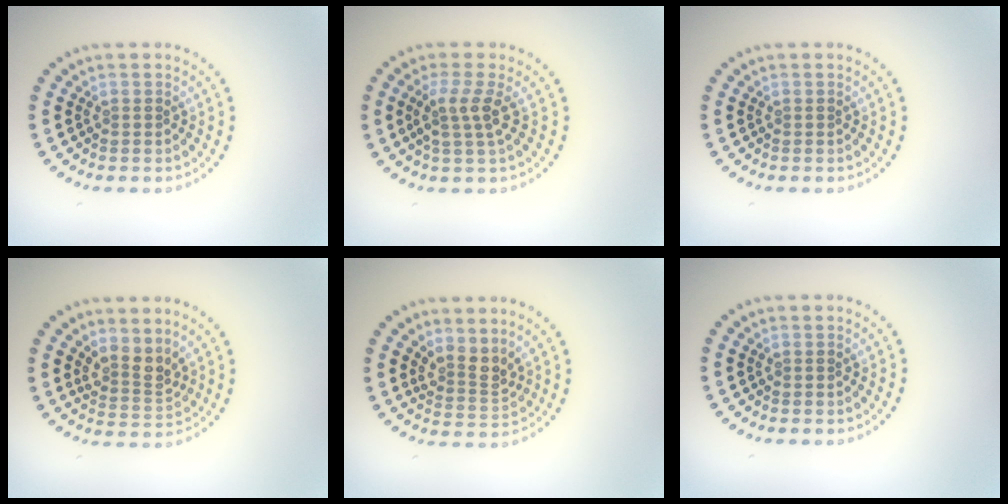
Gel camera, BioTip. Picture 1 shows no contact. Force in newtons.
{"total": 2.6, "press": 2.0, "slide": 1.6}
{"total": 0.0}
{"total": 2.5, "press": 1.9, "slide": 1.7}
{"total": 2.5, "press": 1.9, "slide": 1.7}
{"total": 0.0}